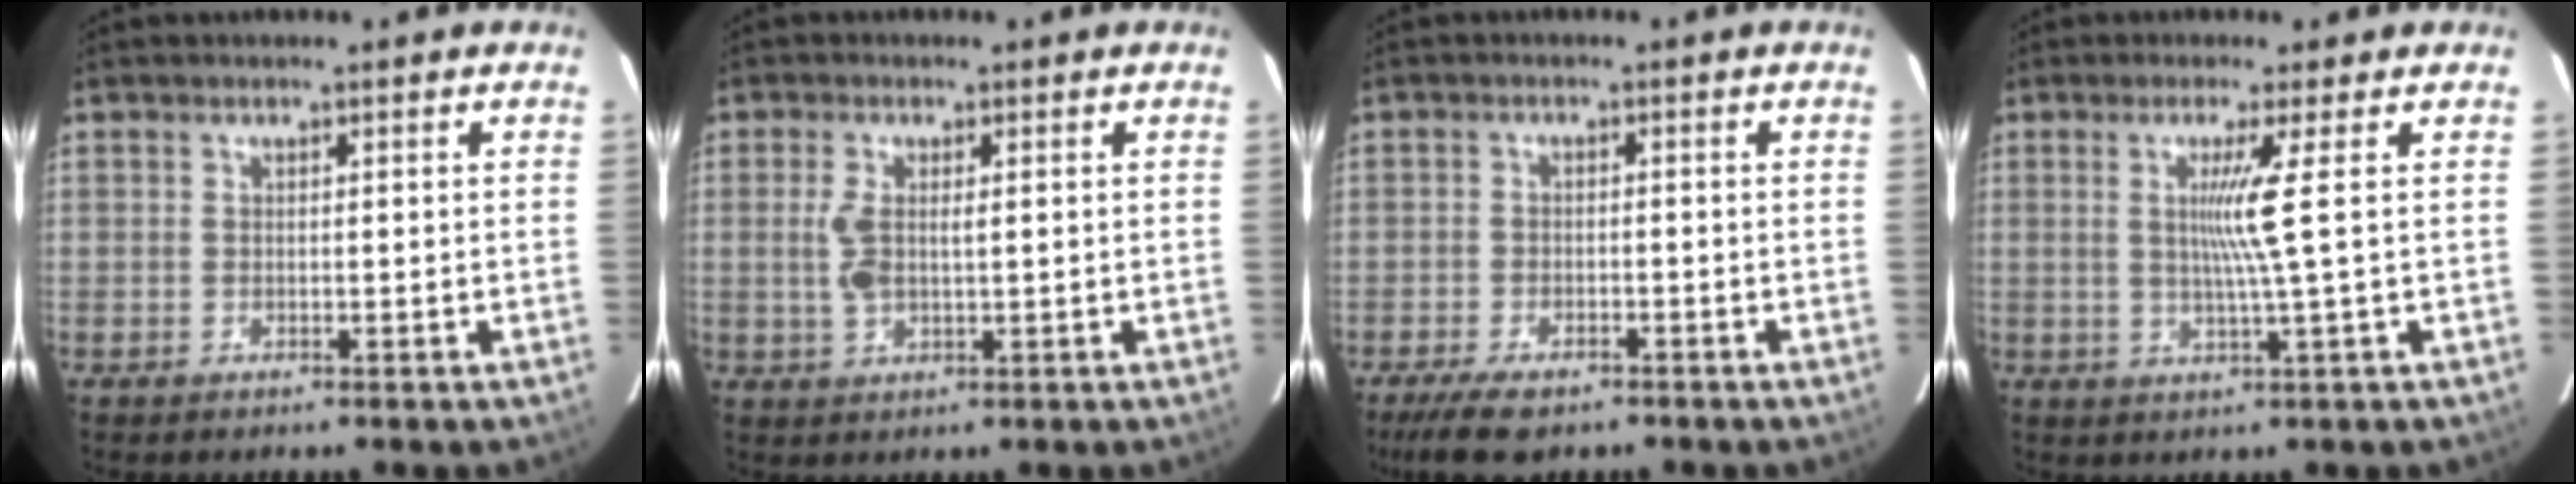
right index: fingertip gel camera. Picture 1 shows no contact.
{"total": 3.8, "force": [0.4, 1.4, 3.5], "torque": [-0.079, 0.001, 0.012]}
{"total": 6.0, "force": [-4.5, 2.3, 3.4], "torque": [-0.062, -0.009, -0.072]}
{"total": 5.0, "force": [0.8, -1.8, 4.6], "torque": [-0.088, -0.008, 0.018]}